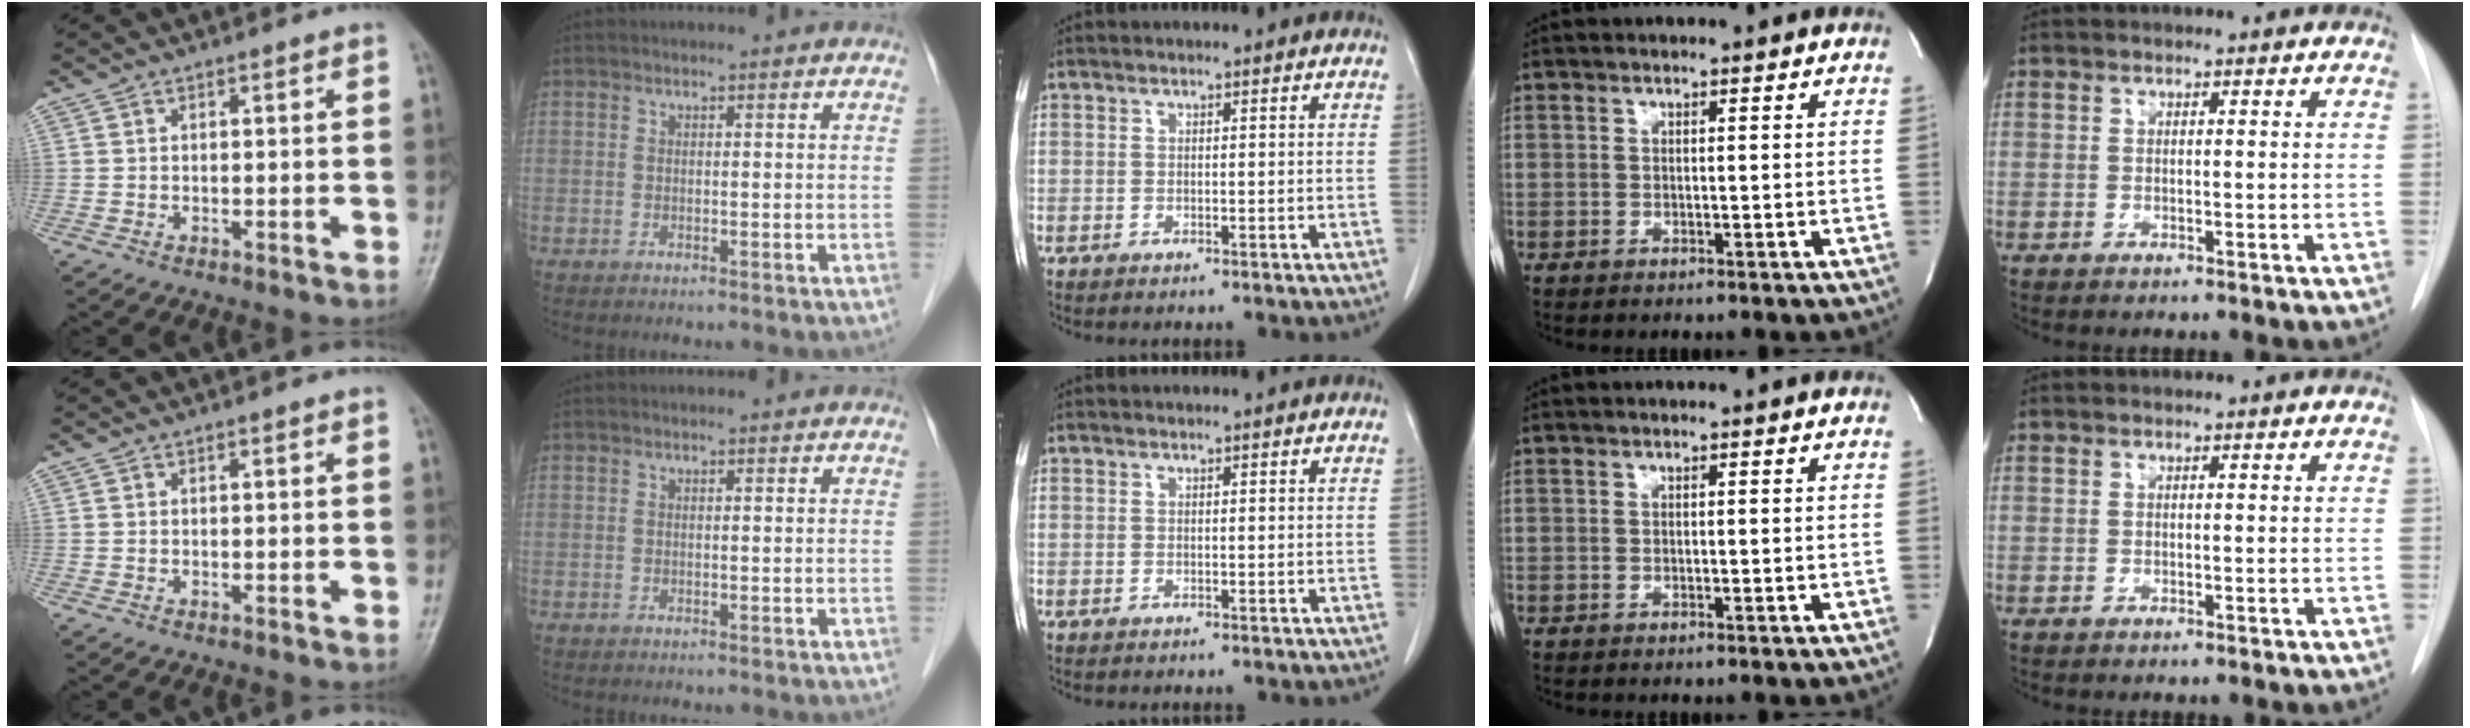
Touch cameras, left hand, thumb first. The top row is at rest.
{}